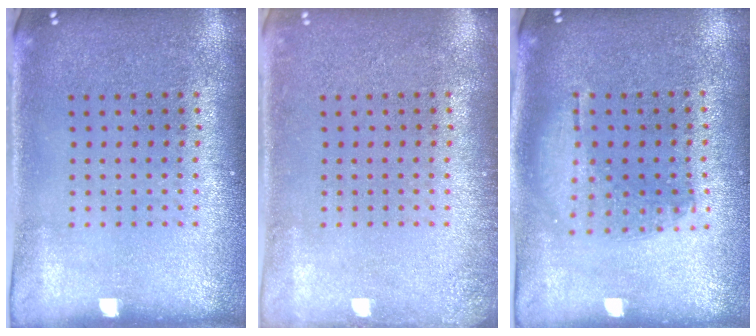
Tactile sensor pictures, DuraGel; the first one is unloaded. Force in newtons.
{"total": 1.1, "press": 1.1, "slide": 0.1}
{"total": 1.1, "press": 1.0, "slide": 0.4}